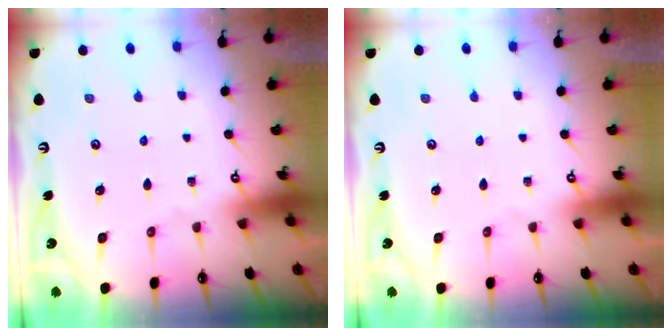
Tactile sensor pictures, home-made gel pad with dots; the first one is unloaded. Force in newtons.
{"total": 0.0}